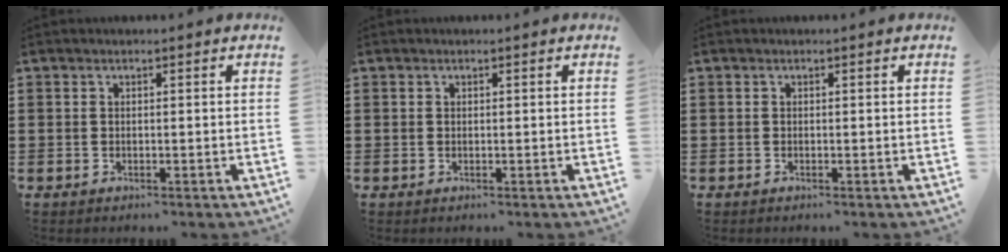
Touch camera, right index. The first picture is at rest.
{"total": 0.0}
{"total": 0.0}